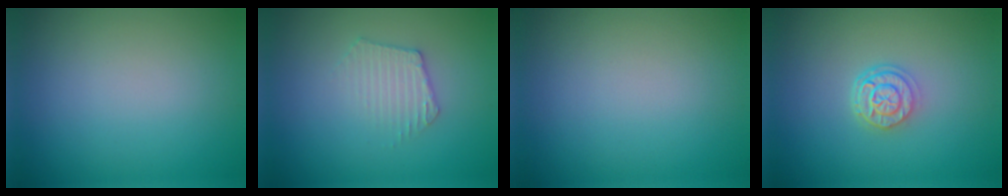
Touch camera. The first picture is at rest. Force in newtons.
{"total": 2.4, "press": 2.4, "slide": 0.3}
{"total": 0.0}
{"total": 2.9, "press": 2.3, "slide": 1.8}